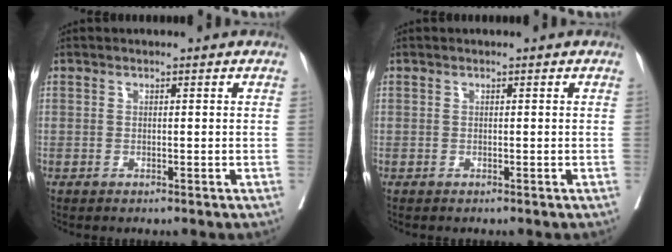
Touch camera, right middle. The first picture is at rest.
{"total": 0.0}